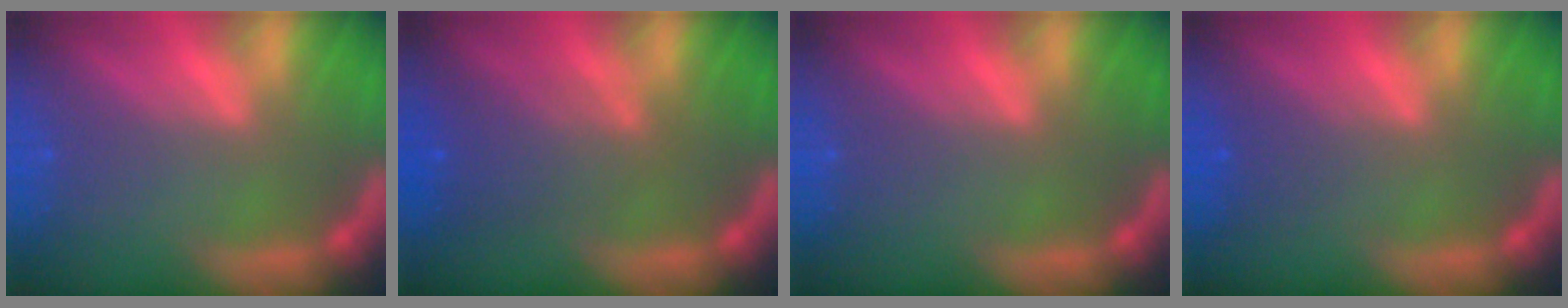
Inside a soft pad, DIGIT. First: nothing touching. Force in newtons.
{"total": 4.1}
{"total": 0.0}
{"total": 1.5}